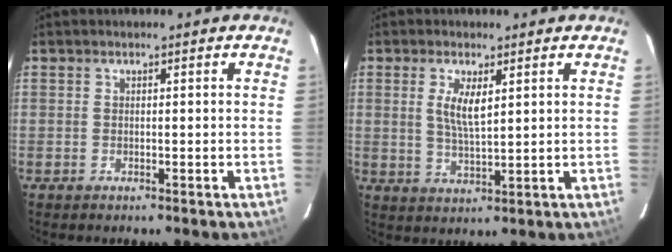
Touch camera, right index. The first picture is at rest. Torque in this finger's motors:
{"motor_torque": [0.12, 0.10, 0.12, 0.09]}